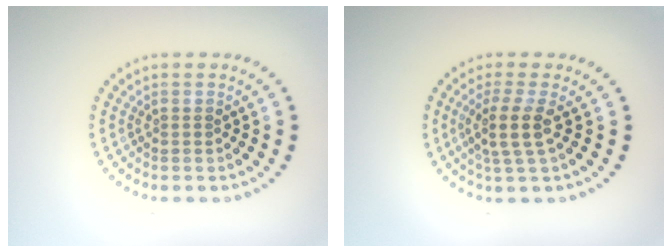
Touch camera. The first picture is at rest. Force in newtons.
{"total": 2.8, "press": 2.3, "slide": 1.6}